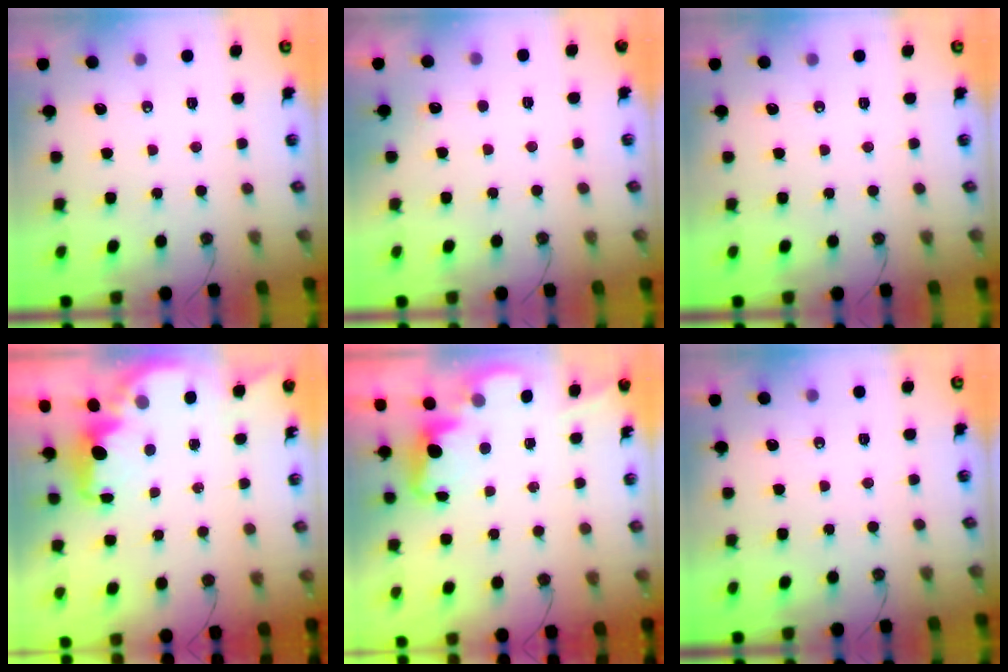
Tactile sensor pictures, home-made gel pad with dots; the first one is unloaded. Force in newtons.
{"total": 3.9, "press": 3.7, "slide": 1.3}
{"total": 0.0}
{"total": 2.9, "press": 2.8, "slide": 0.9}
{"total": 2.4, "press": 2.3, "slide": 0.6}
{"total": 0.0}